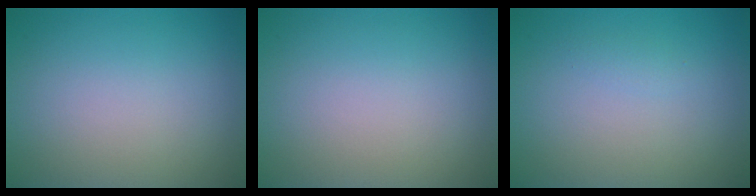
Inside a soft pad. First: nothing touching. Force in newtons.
{"total": 0.0}
{"total": 0.6, "press": 0.6, "slide": 0.0}